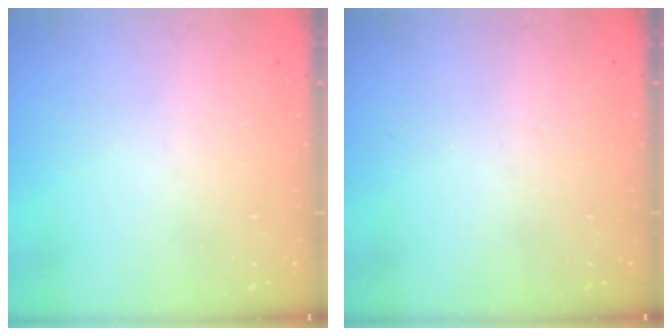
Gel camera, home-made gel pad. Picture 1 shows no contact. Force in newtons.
{"total": 0.0}